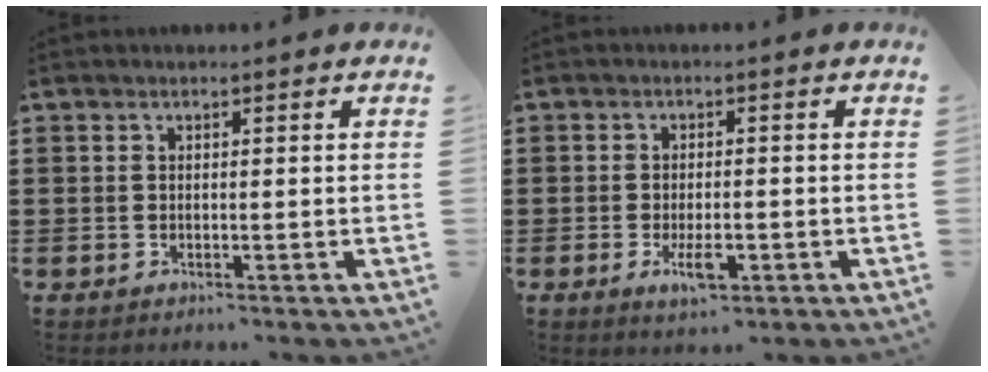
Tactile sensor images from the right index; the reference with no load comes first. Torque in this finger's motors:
{"motor_torque": [0.30, 0.10, 0.33, 0.06]}